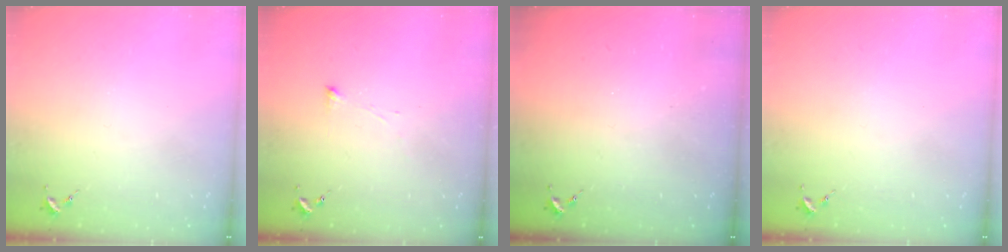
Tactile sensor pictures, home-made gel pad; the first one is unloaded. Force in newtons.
{"total": 3.3, "press": 3.3, "slide": 0.3}
{"total": 0.0}
{"total": 0.0}